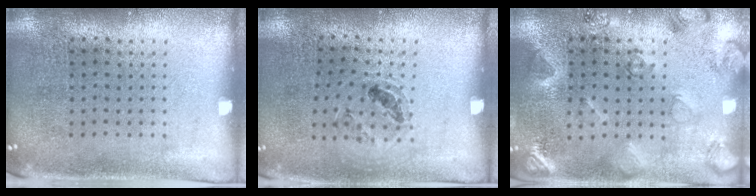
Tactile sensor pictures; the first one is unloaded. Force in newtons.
{"total": 0.9, "press": 0.9, "slide": 0.1}
{"total": 2.1, "press": 2.1, "slide": 0.5}